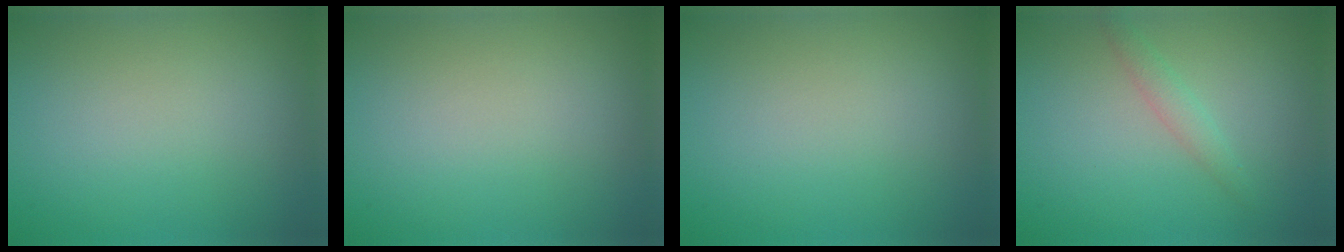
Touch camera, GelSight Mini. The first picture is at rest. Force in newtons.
{"total": 0.0}
{"total": 0.0}
{"total": 1.4, "press": 1.4, "slide": 0.1}